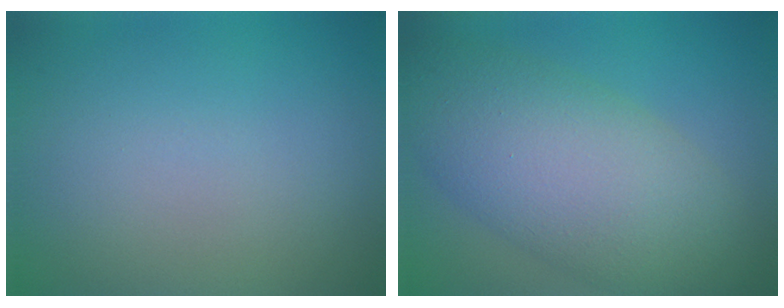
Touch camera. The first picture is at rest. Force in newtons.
{"total": 9.6, "press": 9.5, "slide": 0.3}